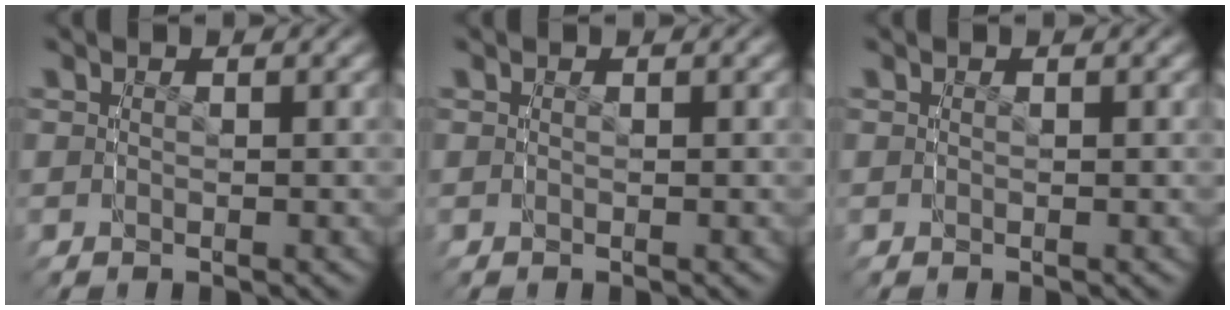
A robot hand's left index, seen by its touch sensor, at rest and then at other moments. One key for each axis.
{"total": 0.0}
{"total": 0.0}